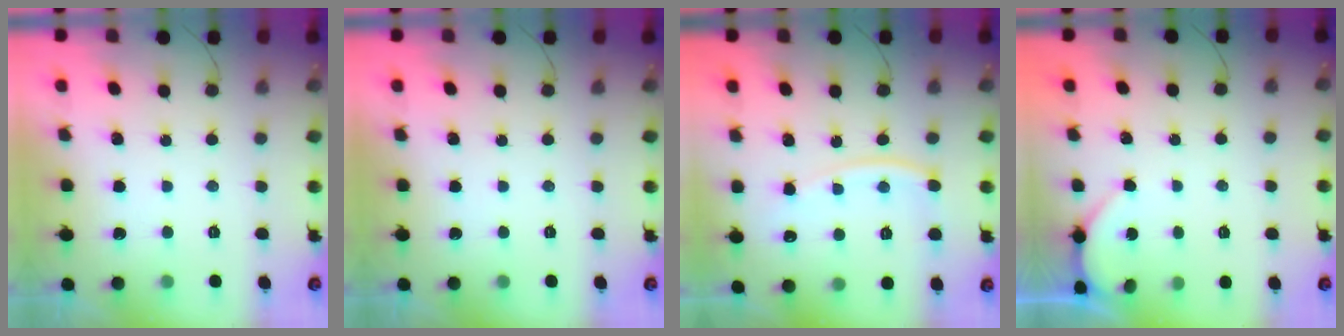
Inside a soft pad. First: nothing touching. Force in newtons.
{"total": 0.0}
{"total": 9.7, "press": 9.7, "slide": 0.5}
{"total": 2.5, "press": 2.4, "slide": 0.3}